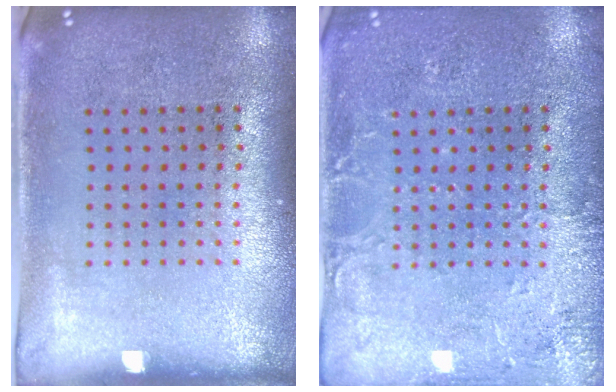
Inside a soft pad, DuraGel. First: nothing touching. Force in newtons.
{"total": 2.9, "press": 2.9, "slide": 0.4}